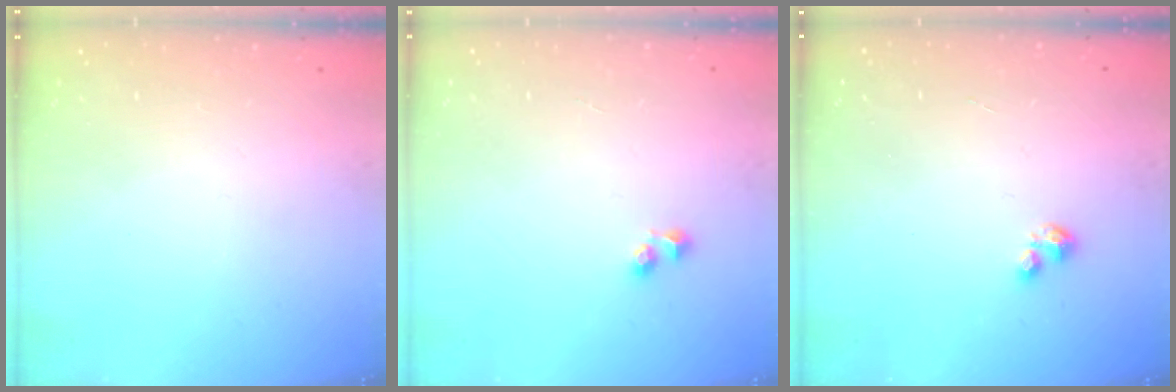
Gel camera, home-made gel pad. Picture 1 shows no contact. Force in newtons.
{"total": 3.7, "press": 3.6, "slide": 1.1}
{"total": 0.7, "press": 0.6, "slide": 0.2}